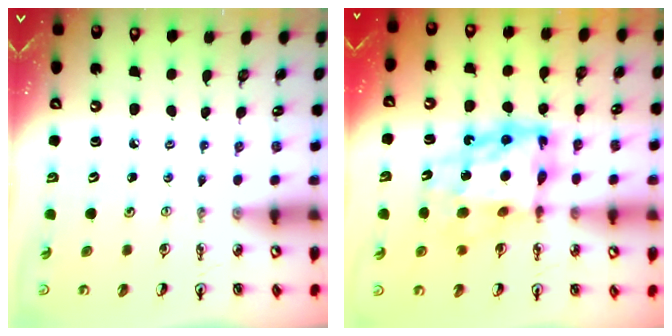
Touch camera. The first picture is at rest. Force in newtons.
{"total": 12.6, "press": 12.6, "slide": 1.1}